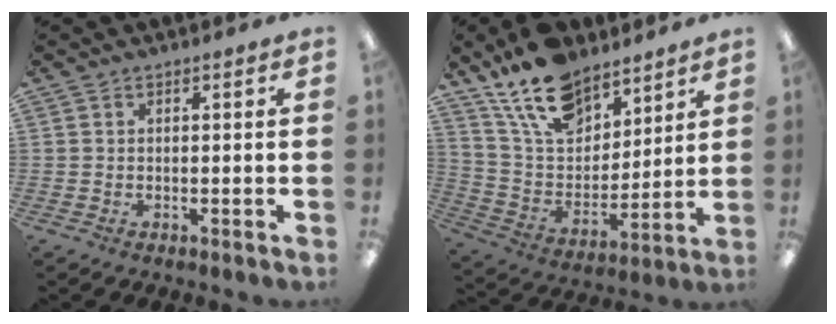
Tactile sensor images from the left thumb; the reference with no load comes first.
{"total": 17.7, "force": [12.8, 9.4, 7.8], "torque": [-0.159, -0.062, 0.238]}